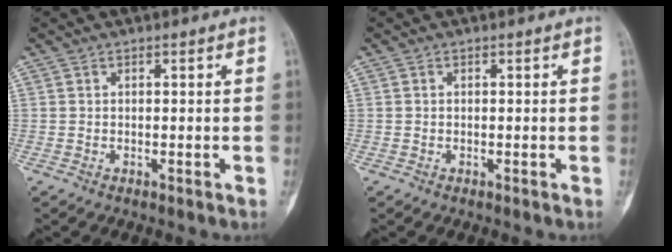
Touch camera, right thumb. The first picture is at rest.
{"total": 0.0}